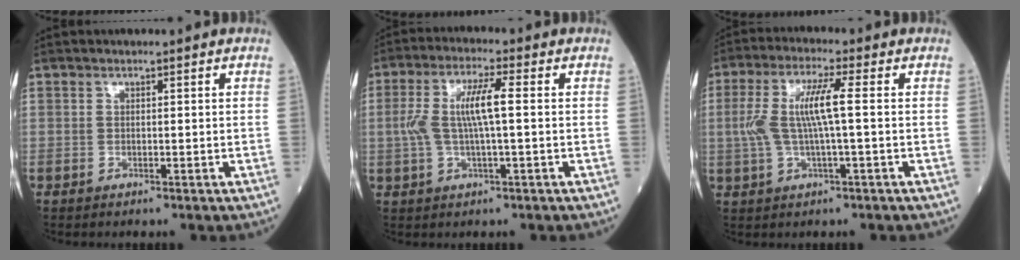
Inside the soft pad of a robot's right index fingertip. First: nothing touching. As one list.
[{"total": 7.4, "force": [0.4, 1.1, 7.3], "torque": [-0.157, 0.013, 0.006]}, {"total": 7.7, "force": [0.4, 0.7, 7.6], "torque": [-0.166, 0.015, 0.006]}]